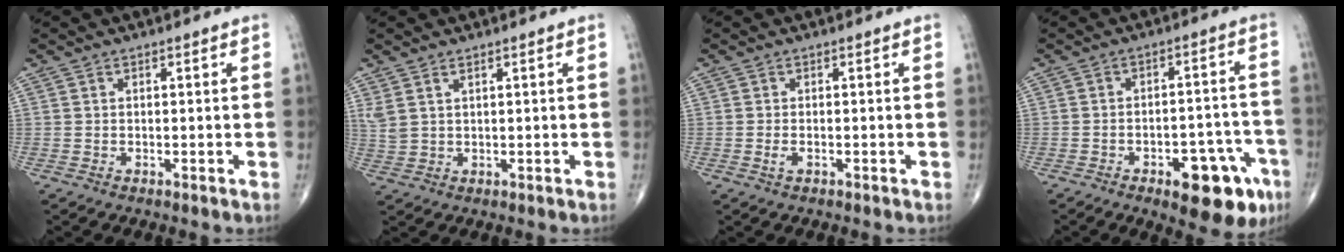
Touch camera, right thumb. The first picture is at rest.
{"total": 3.1, "force": [1.7, 1.4, 2.2], "torque": [-0.054, -0.001, 0.046]}
{"total": 1.2, "force": [-0.4, 0.6, 0.9], "torque": [-0.018, 0.002, -0.007]}
{"total": 13.8, "force": [-7.0, 5.9, 10.3], "torque": [-0.106, 0.042, -0.084]}